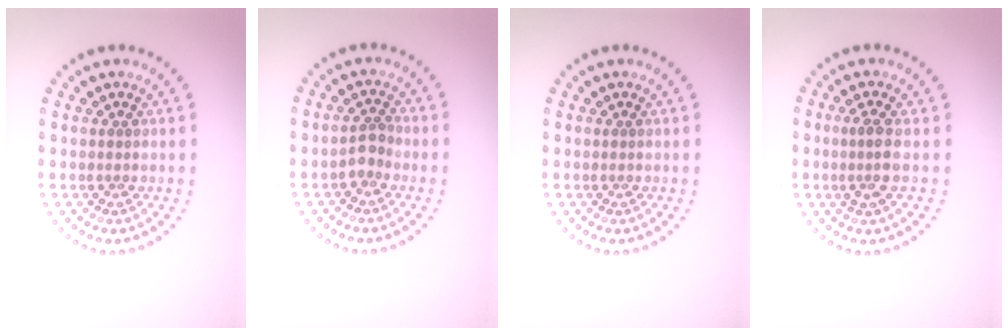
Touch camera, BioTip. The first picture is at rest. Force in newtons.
{"total": 1.7, "press": 1.5, "slide": 0.8}
{"total": 0.0}
{"total": 2.0, "press": 1.6, "slide": 1.2}